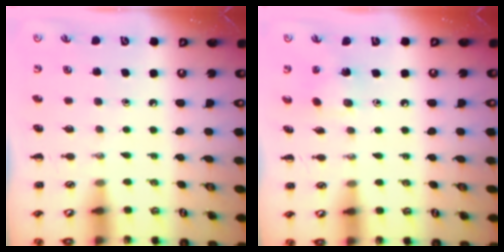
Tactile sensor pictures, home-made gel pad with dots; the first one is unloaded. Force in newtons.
{"total": 2.9, "press": 2.8, "slide": 0.5}